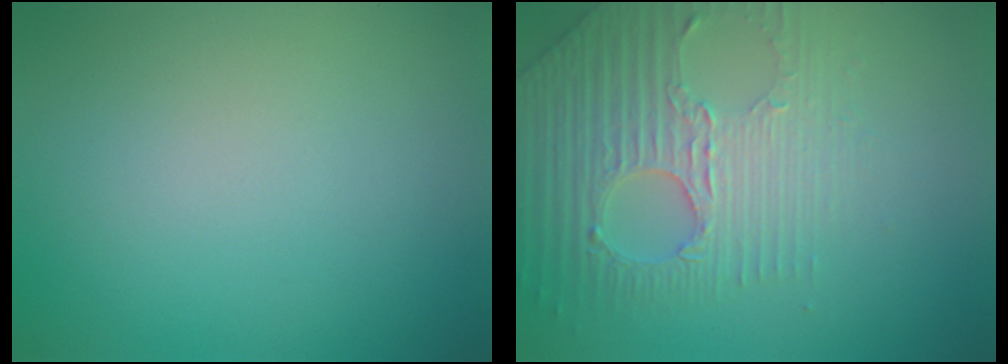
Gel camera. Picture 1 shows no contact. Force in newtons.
{"total": 4.1, "press": 3.9, "slide": 1.1}